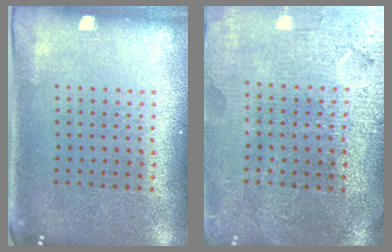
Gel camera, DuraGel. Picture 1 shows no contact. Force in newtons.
{"total": 3.7, "press": 3.4, "slide": 1.5}